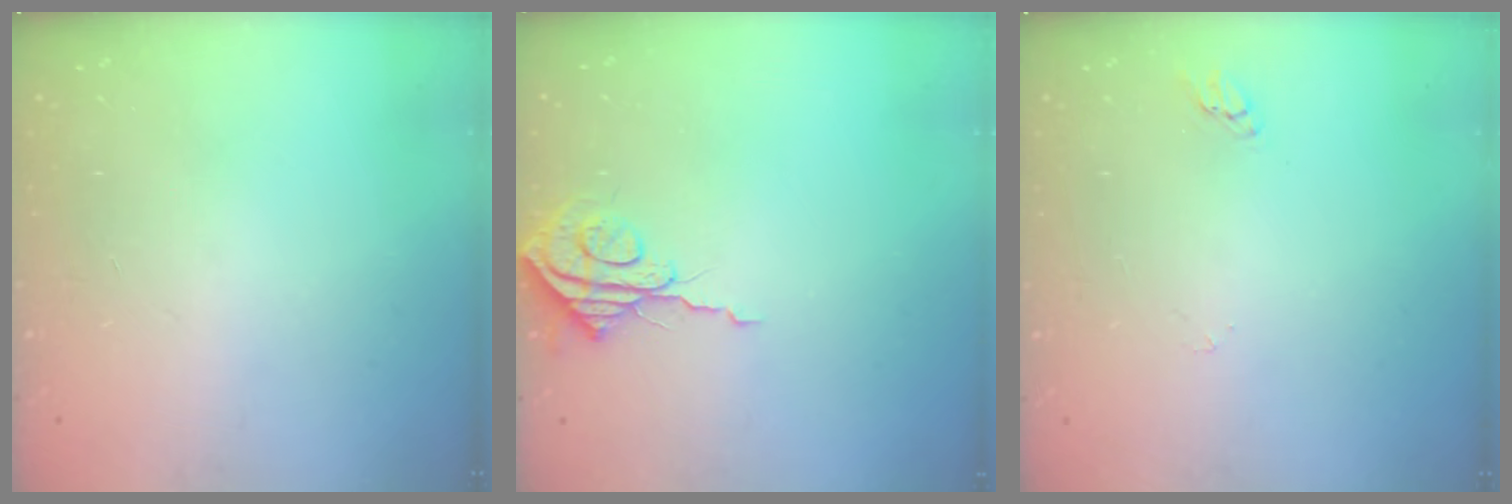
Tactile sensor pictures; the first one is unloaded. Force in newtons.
{"total": 8.3, "press": 8.3, "slide": 0.6}
{"total": 2.2, "press": 2.2, "slide": 0.2}